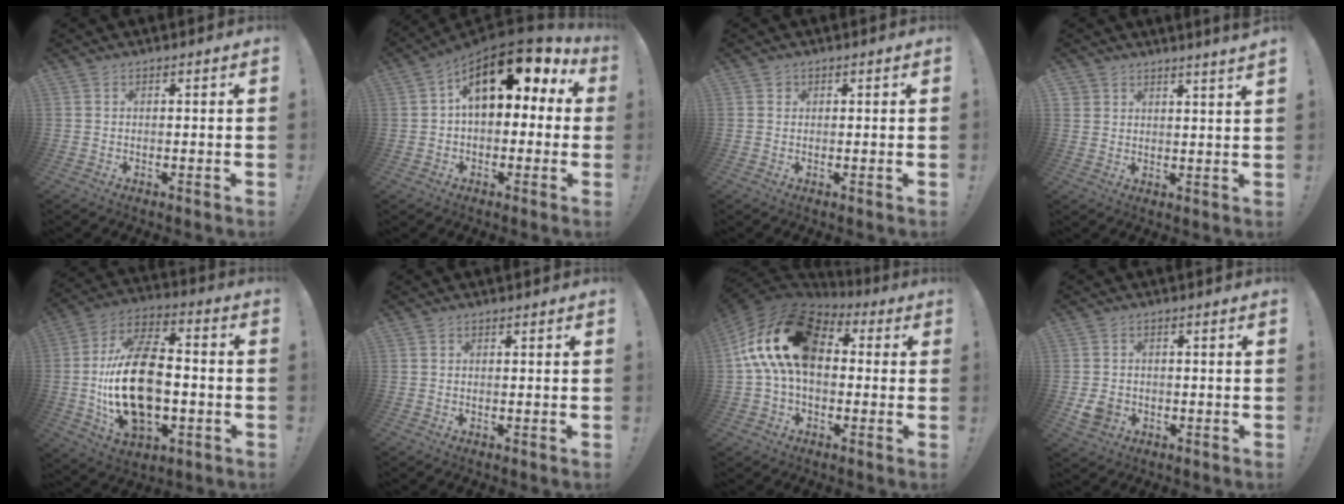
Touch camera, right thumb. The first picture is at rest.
{"total": 15.2, "force": [6.4, 8.1, 11.1], "torque": [-0.154, -0.026, 0.115]}
{"total": 1.1, "force": [0.7, 0.9, 0.0], "torque": [-0.003, 0.001, 0.013]}
{"total": 3.4, "force": [3.4, 0.3, 0.5], "torque": [-0.007, -0.026, 0.062]}
{"total": 24.1, "force": [-2.5, 14.2, 19.2], "torque": [-0.357, 0.017, -0.037]}
{"total": 0.0}
{"total": 21.3, "force": [3.7, 13.0, 16.4], "torque": [-0.290, 0.009, 0.071]}
{"total": 5.0, "force": [-1.6, 4.2, 2.3], "torque": [-0.046, 0.005, -0.027]}